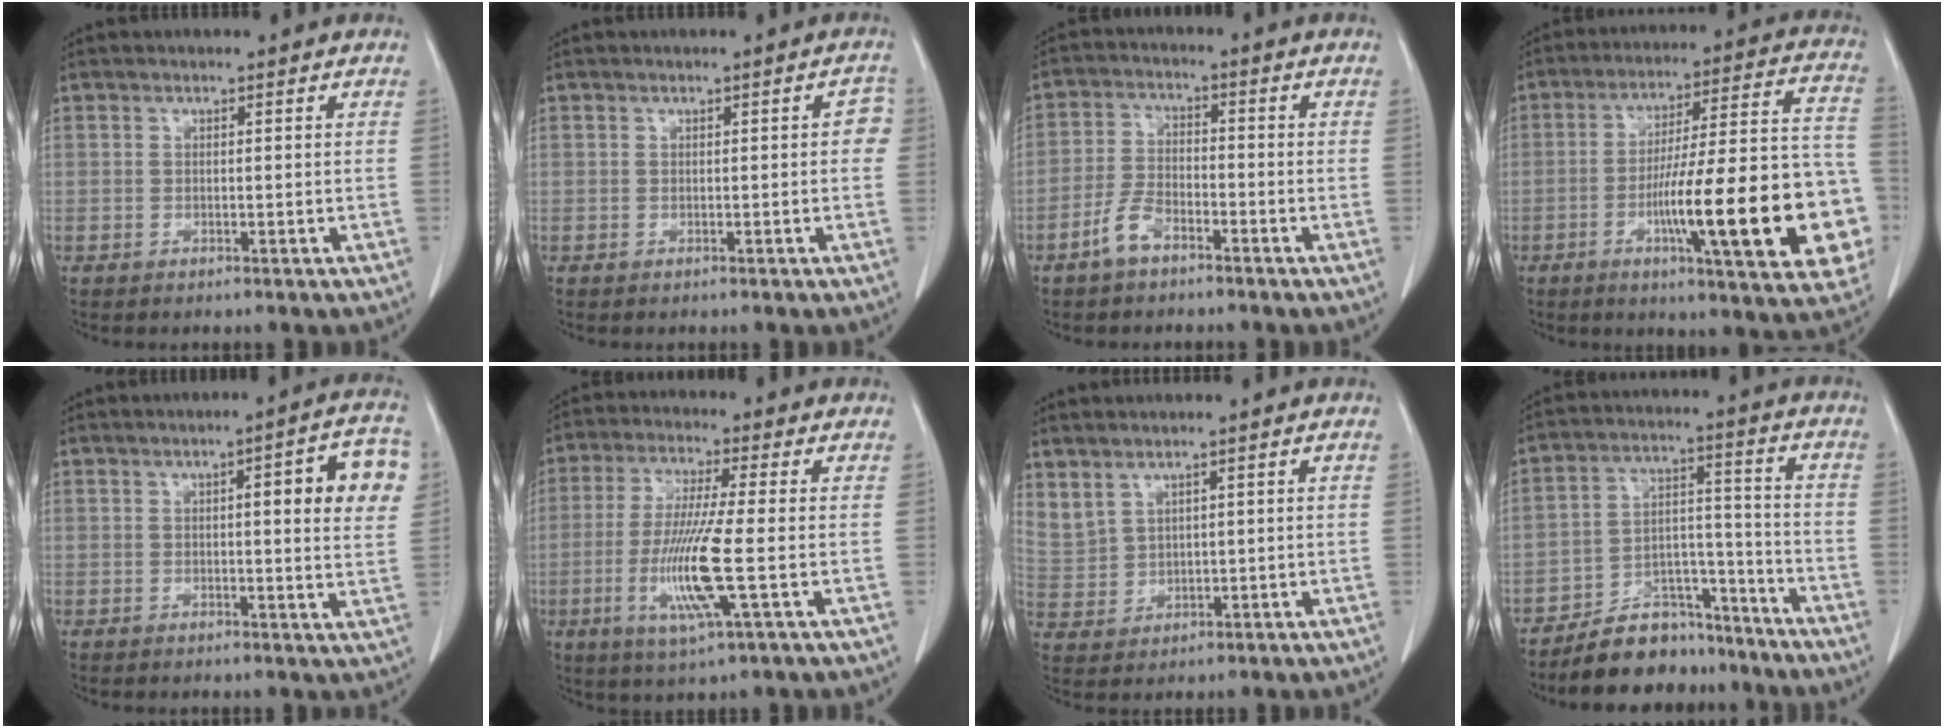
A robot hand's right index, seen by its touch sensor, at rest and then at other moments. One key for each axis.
{"total": 1.9, "fx": 0.1, "fy": 0.9, "fz": 1.6, "tx": -0.004, "ty": 0.010, "tz": -0.002}
{"total": 5.0, "fx": -3.4, "fy": 2.2, "fz": 2.9, "tx": -0.069, "ty": 0.004, "tz": -0.067}
{"total": 24.4, "fx": -6.7, "fy": 3.3, "fz": 23.2, "tx": -0.256, "ty": 0.018, "tz": -0.088}
{"total": 9.4, "fx": 2.2, "fy": 1.5, "fz": 9.1, "tx": -0.108, "ty": 0.013, "tz": 0.020}
{"total": 11.0, "fx": -2.5, "fy": -0.1, "fz": 10.7, "tx": -0.222, "ty": -0.020, "tz": -0.053}
{"total": 6.1, "fx": 4.4, "fy": 3.3, "fz": 2.6, "tx": -0.072, "ty": 0.004, "tz": 0.113}
{"total": 10.4, "fx": -9.1, "fy": 4.5, "fz": 2.0, "tx": -0.023, "ty": 0.048, "tz": -0.152}